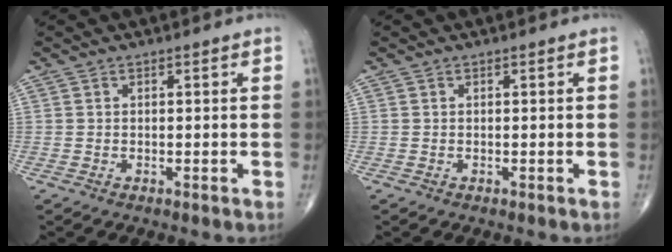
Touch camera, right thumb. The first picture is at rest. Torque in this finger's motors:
{"motor_torque": [0.24, 0.24, -0.01, -0.01, 0.00]}